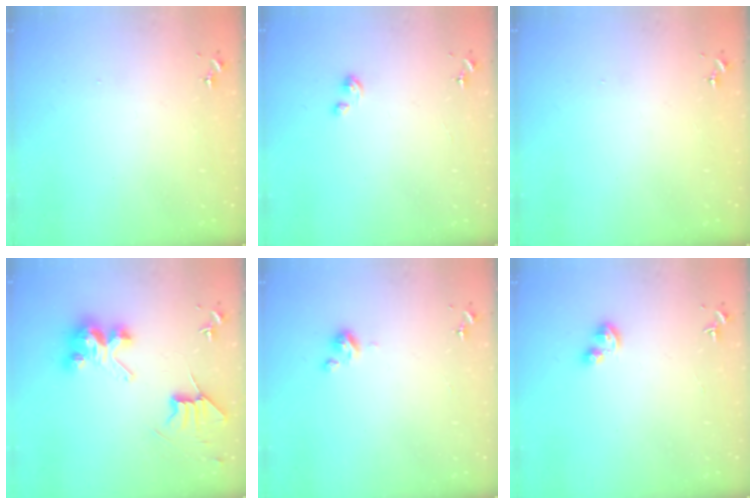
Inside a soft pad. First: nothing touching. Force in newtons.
{"total": 2.3, "press": 2.3, "slide": 0.2}
{"total": 0.0}
{"total": 9.5, "press": 9.5, "slide": 0.7}
{"total": 5.0, "press": 5.0, "slide": 0.4}
{"total": 4.3, "press": 4.3, "slide": 0.5}